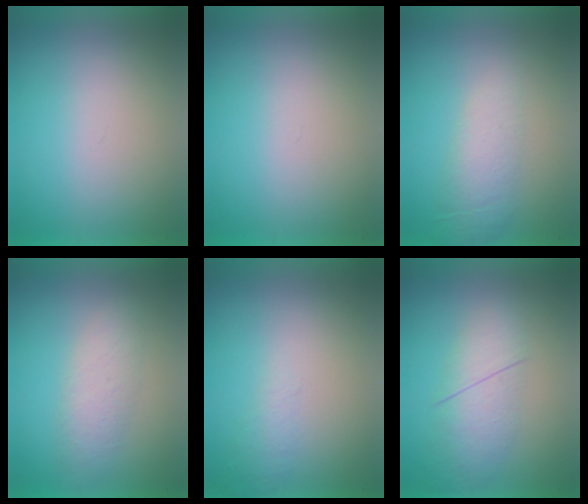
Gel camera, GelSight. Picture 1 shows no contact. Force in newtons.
{"total": 0.0}
{"total": 2.0}
{"total": 1.8}
{"total": 1.0}
{"total": 2.8}